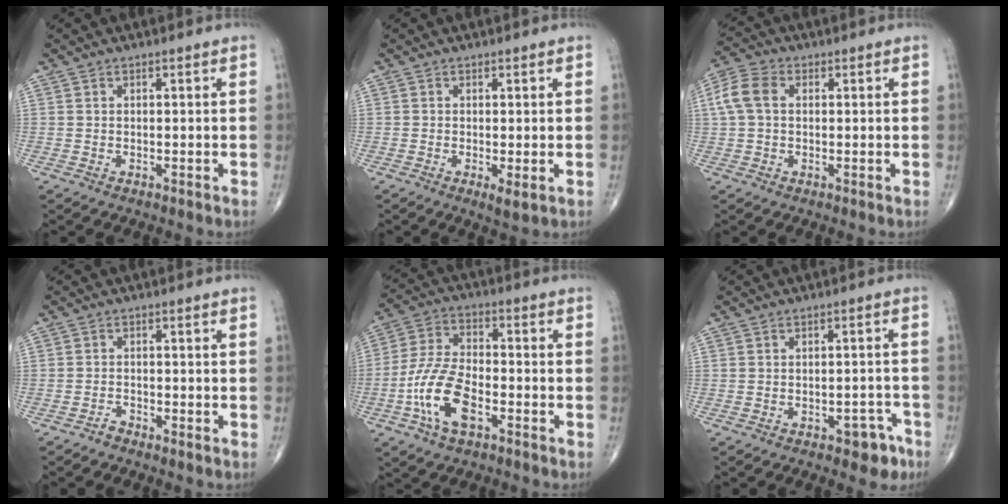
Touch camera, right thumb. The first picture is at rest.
{"total": 2.3, "force": [-0.5, 0.6, 2.1], "torque": [-0.035, -0.009, -0.010]}
{"total": 6.6, "force": [1.0, 4.5, 4.6], "torque": [-0.109, 0.021, 0.017]}
{"total": 1.3, "force": [-1.3, 0.2, 0.2], "torque": [-0.002, 0.001, -0.027]}
{"total": 11.9, "force": [-4.7, 5.8, 9.3], "torque": [-0.190, 0.026, -0.093]}
{"total": 4.8, "force": [-3.0, 2.5, 2.8], "torque": [-0.009, 0.028, -0.036]}